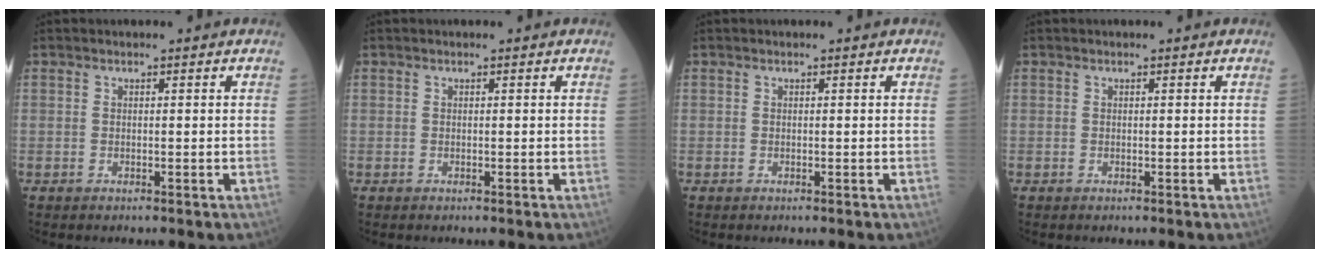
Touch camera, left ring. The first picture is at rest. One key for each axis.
{"total": 0.0}
{"total": 0.0}
{"total": 0.0}